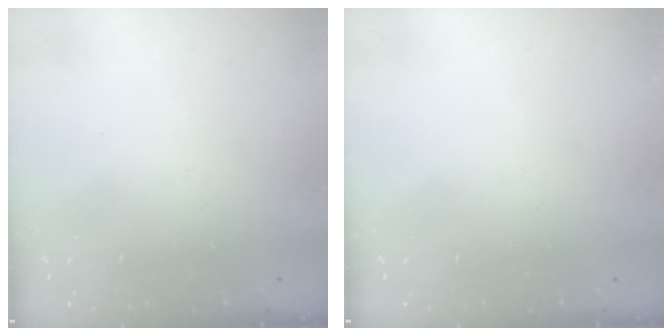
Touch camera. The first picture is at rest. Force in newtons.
{"total": 0.0}